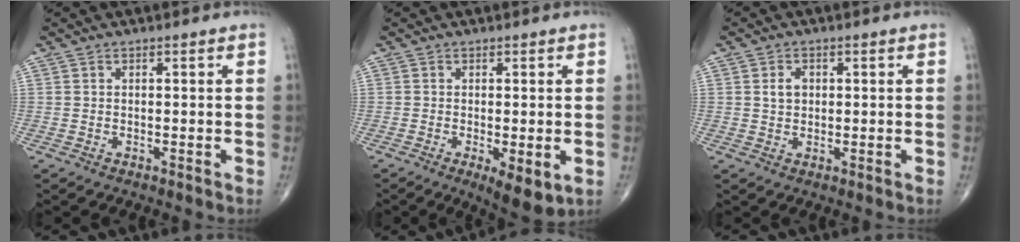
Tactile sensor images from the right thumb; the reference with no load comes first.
{"total": 6.4, "force": [-1.9, 2.2, 5.7], "torque": [-0.088, -0.019, -0.024]}
{"total": 2.8, "force": [0.5, 2.1, 1.7], "torque": [-0.022, 0.002, 0.010]}